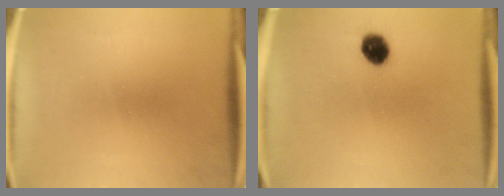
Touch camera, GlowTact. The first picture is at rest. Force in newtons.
{"total": 5.4}